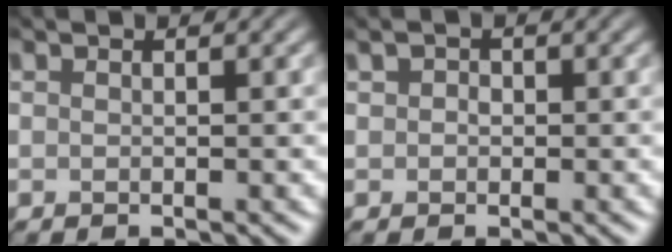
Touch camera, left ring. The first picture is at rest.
{"total": 1.3, "force": [0.3, 1.0, 0.6], "torque": [-0.008, 0.002, 0.000]}